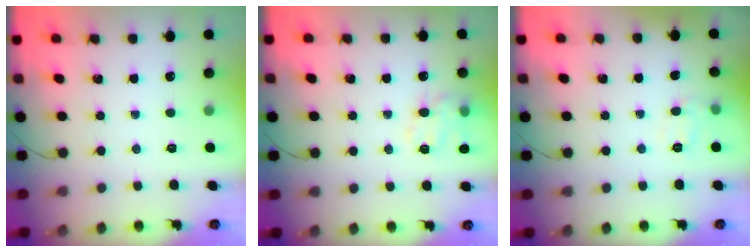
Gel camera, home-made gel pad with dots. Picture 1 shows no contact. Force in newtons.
{"total": 11.6, "press": 11.5, "slide": 1.7}
{"total": 6.9, "press": 6.8, "slide": 1.3}